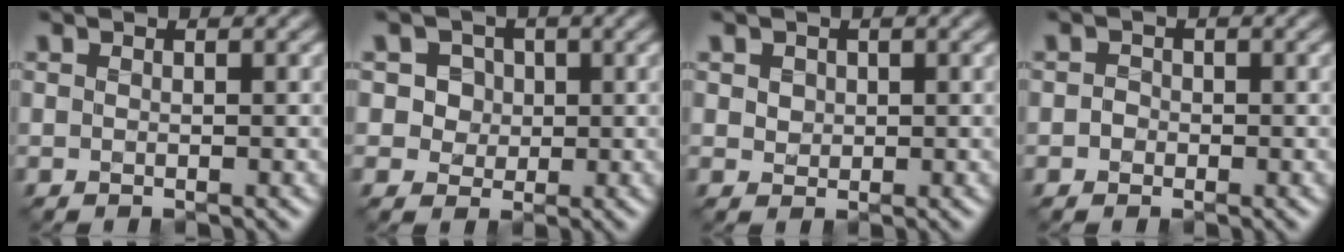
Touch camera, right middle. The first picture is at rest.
{"total": 4.6, "force": [1.6, 3.8, 2.0], "torque": [-0.034, 0.004, 0.017]}
{"total": 2.0, "force": [0.8, 1.6, 1.0], "torque": [-0.033, 0.002, 0.021]}
{"total": 1.0, "force": [-0.4, 0.9, 0.3], "torque": [0.002, 0.000, -0.014]}